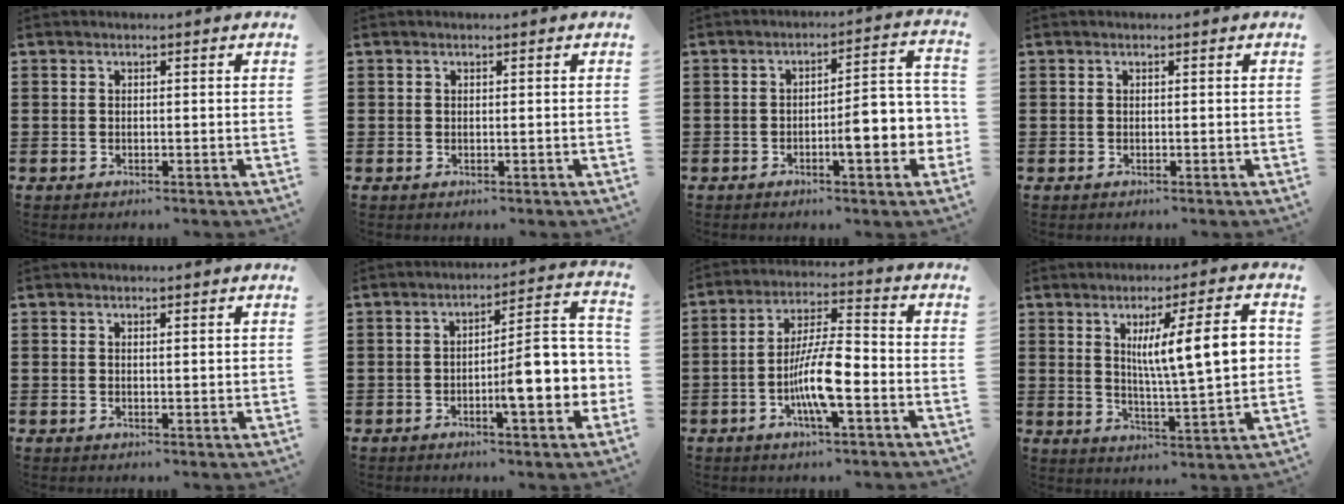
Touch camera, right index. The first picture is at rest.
{"total": 0.0}
{"total": 7.4, "force": [-2.3, 2.0, 6.7], "torque": [-0.086, -0.015, -0.045]}
{"total": 0.0}
{"total": 0.7, "force": [0.4, 0.1, 0.5], "torque": [-0.011, 0.001, 0.007]}
{"total": 10.5, "force": [-2.6, 2.5, 9.9], "torque": [-0.130, -0.021, -0.049]}
{"total": 9.1, "force": [-2.8, 2.1, 8.4], "torque": [-0.166, -0.003, -0.055]}
{"total": 11.1, "force": [2.6, 2.0, 10.6], "torque": [-0.168, -0.002, 0.032]}